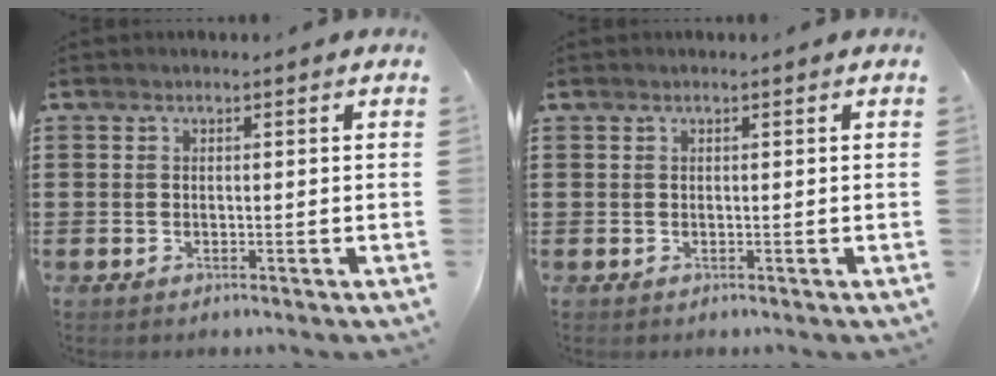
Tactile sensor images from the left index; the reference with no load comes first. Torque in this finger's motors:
{"motor_torque": [0.19, -0.21, -0.01, -0.01]}